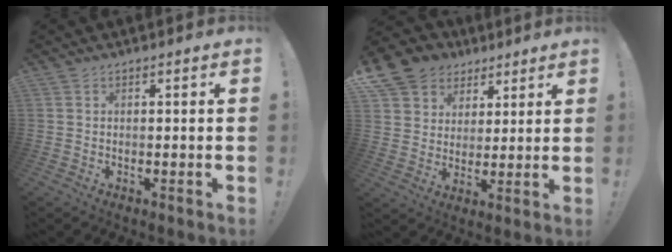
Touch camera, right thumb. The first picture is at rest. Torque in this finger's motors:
{"motor_torque": [-0.46, 1.21, 0.78, 0.18, 0.18]}